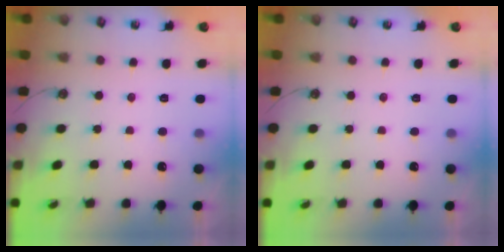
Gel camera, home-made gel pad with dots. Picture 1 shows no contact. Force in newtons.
{"total": 0.0}